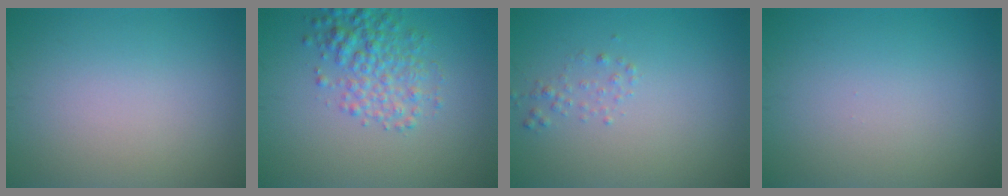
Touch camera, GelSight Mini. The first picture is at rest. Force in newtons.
{"total": 3.9, "press": 3.9, "slide": 0.1}
{"total": 1.0, "press": 1.0, "slide": 0.1}
{"total": 0.0}